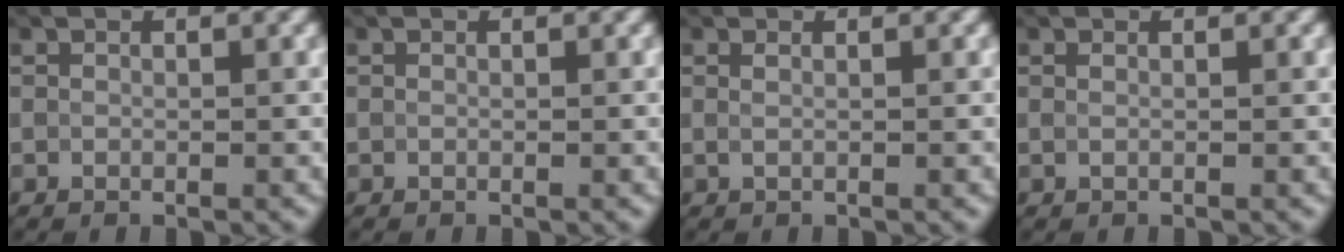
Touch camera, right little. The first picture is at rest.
{"total": 0.0}
{"total": 1.0, "force": [0.3, 0.5, 0.8], "torque": [-0.010, -0.001, -0.001]}
{"total": 0.7, "force": [0.2, 0.4, 0.5], "torque": [-0.008, -0.001, 0.000]}